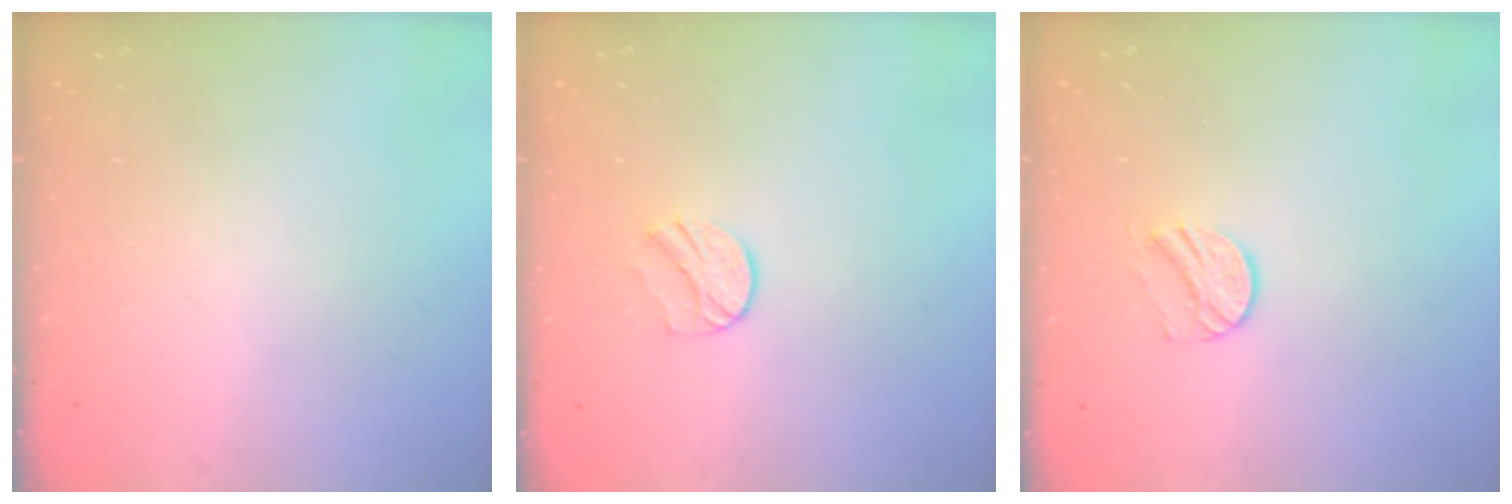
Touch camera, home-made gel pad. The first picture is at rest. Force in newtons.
{"total": 6.4, "press": 6.4, "slide": 0.7}
{"total": 9.0, "press": 9.0, "slide": 0.5}